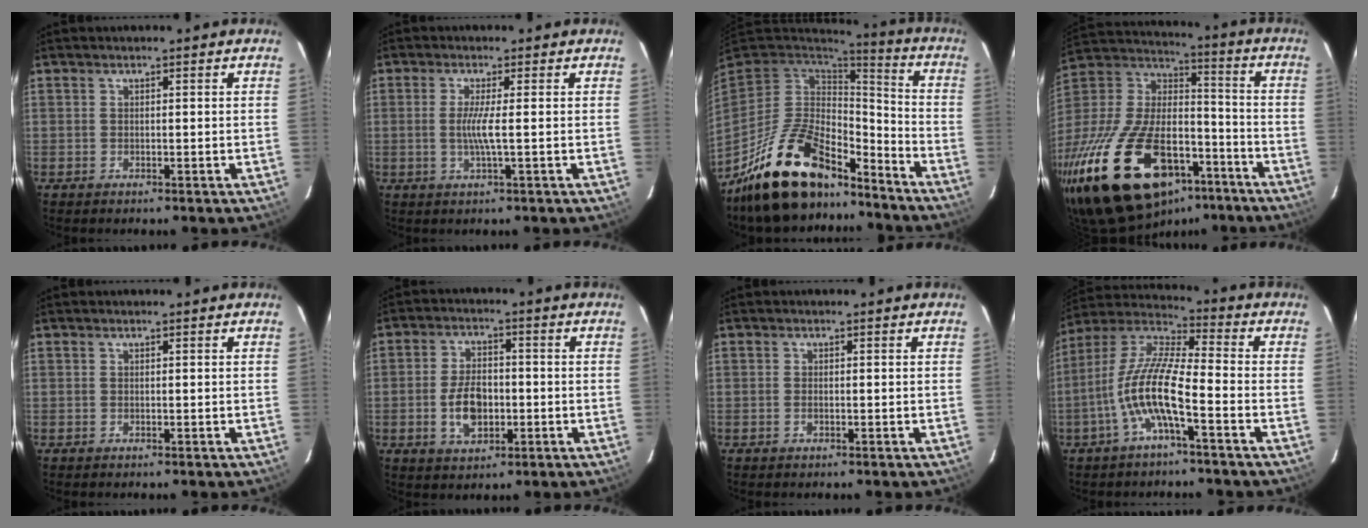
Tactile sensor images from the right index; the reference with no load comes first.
{"total": 6.1, "force": [-0.9, -0.2, 6.0], "torque": [-0.115, -0.008, -0.019]}
{"total": 21.2, "force": [-15.1, 9.0, 11.9], "torque": [-0.237, -0.002, -0.250]}
{"total": 33.8, "force": [-18.3, 17.2, 22.7], "torque": [-0.451, -0.012, -0.287]}
{"total": 0.0}
{"total": 8.1, "force": [-1.8, 4.8, 6.2], "torque": [-0.122, 0.008, -0.025]}
{"total": 0.8, "force": [-0.2, 0.4, 0.6], "torque": [-0.013, 0.001, -0.005]}
{"total": 12.0, "force": [-4.5, 2.0, 10.9], "torque": [-0.224, 0.005, -0.094]}